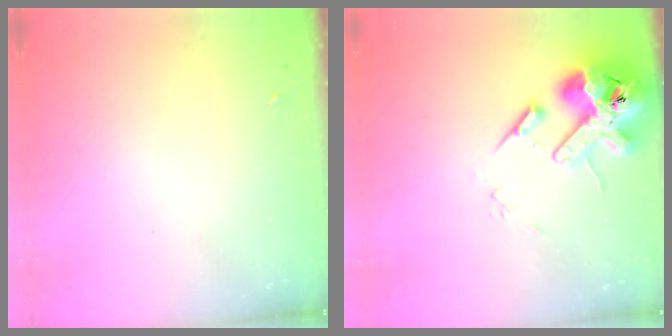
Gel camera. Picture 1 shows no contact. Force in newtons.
{"total": 15.8, "press": 15.5, "slide": 2.8}